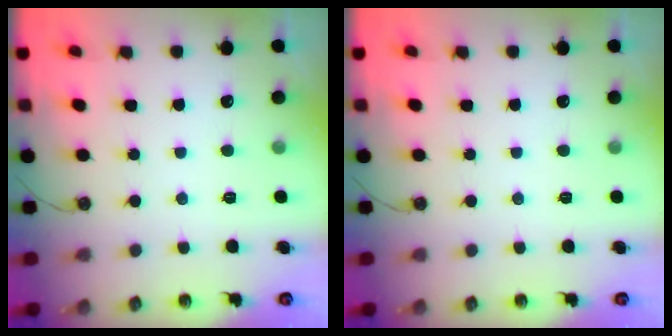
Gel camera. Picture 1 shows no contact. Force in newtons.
{"total": 0.0}